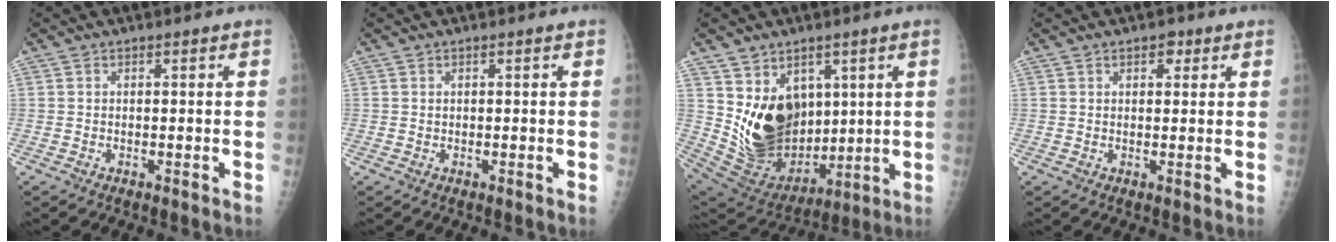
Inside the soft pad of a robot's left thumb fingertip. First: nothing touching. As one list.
[{"total": 0.0}, {"total": 16.4, "force": [4.1, 12.1, 10.4], "torque": [-0.135, -0.040, 0.111]}, {"total": 2.4, "force": [1.3, 1.4, 1.4], "torque": [-0.007, -0.003, 0.017]}]